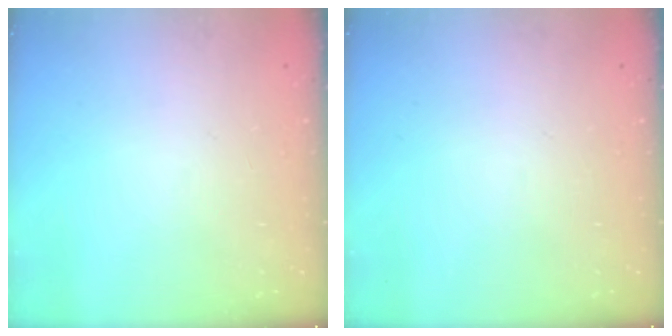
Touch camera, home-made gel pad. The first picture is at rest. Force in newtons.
{"total": 0.0}